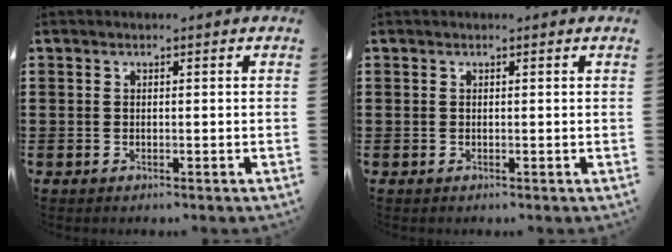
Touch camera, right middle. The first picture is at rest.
{"total": 0.0}